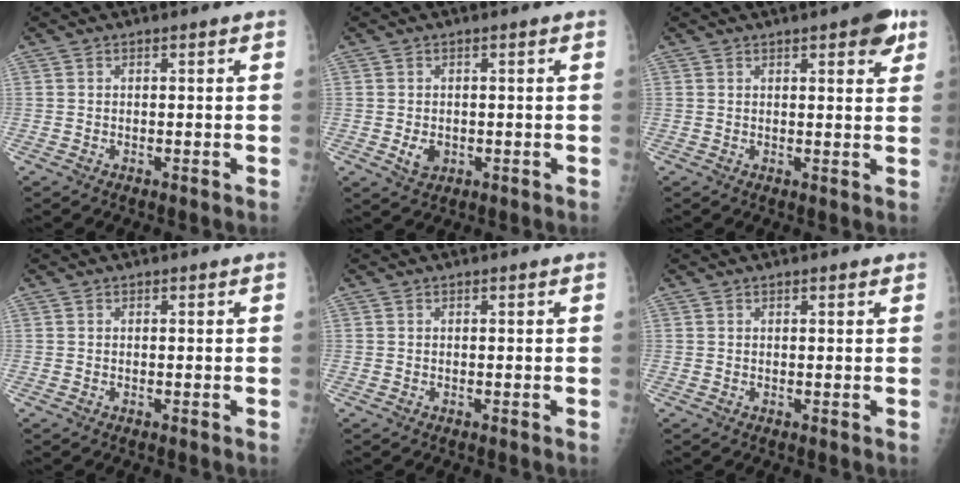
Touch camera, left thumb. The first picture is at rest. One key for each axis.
{"total": 2.9, "fx": -0.5, "fy": 2.2, "fz": 1.9, "tx": -0.023, "ty": -0.001, "tz": 0.000}
{"total": 6.1, "fx": 3.3, "fy": 1.8, "fz": 4.8, "tx": -0.047, "ty": -0.010, "tz": 0.035}
{"total": 0.0}
{"total": 0.0}
{"total": 1.1, "fx": 0.8, "fy": 0.3, "fz": 0.7, "tx": -0.010, "ty": -0.001, "tz": 0.009}